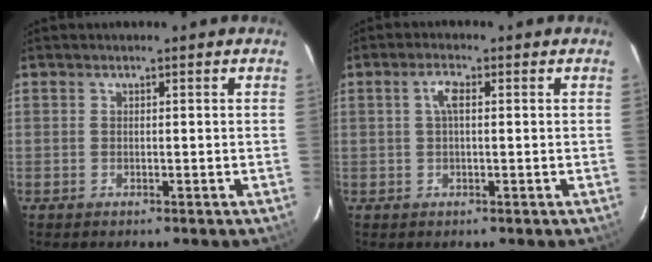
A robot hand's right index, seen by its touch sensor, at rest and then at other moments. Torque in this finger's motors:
{"motor_torque": [0.47, 0.01, 0.32, 0.07]}